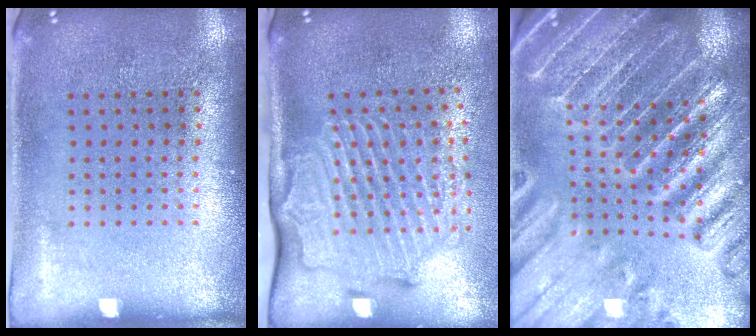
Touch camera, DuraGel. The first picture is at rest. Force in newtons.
{"total": 2.9, "press": 2.2, "slide": 1.9}
{"total": 4.5, "press": 4.1, "slide": 1.9}